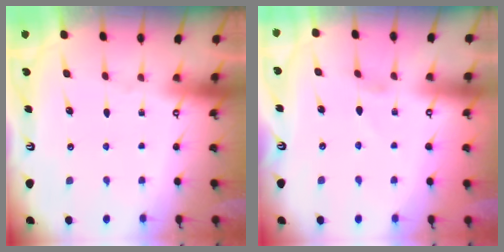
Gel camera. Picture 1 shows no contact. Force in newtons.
{"total": 0.0}